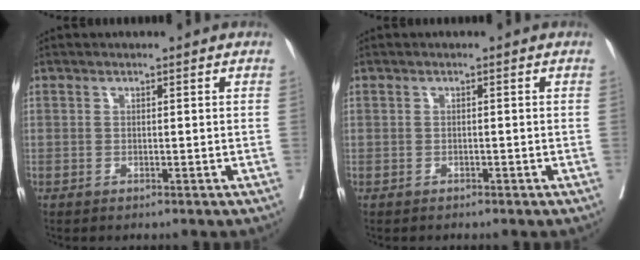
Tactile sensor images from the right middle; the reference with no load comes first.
{"total": 0.8, "force": [-0.5, 0.7, -0.1], "torque": [-0.010, 0.003, -0.010]}